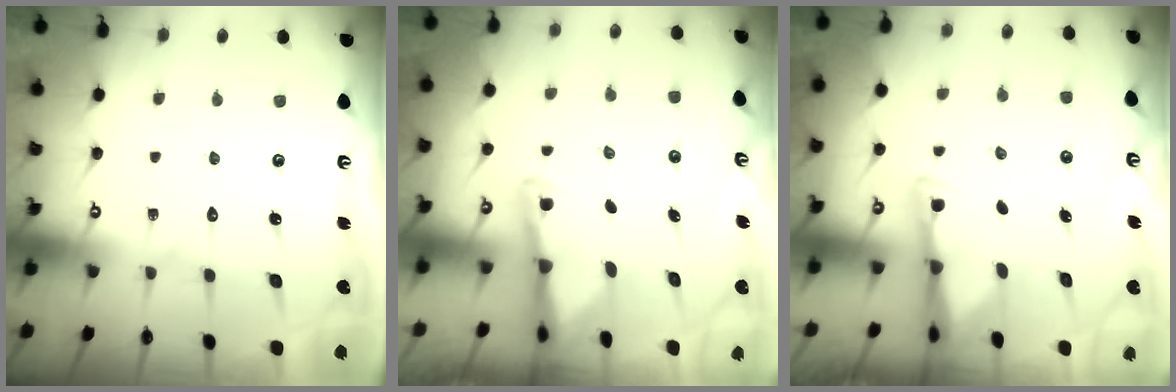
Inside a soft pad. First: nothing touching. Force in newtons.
{"total": 2.7, "press": 2.7, "slide": 0.7}
{"total": 2.8, "press": 2.8, "slide": 0.6}